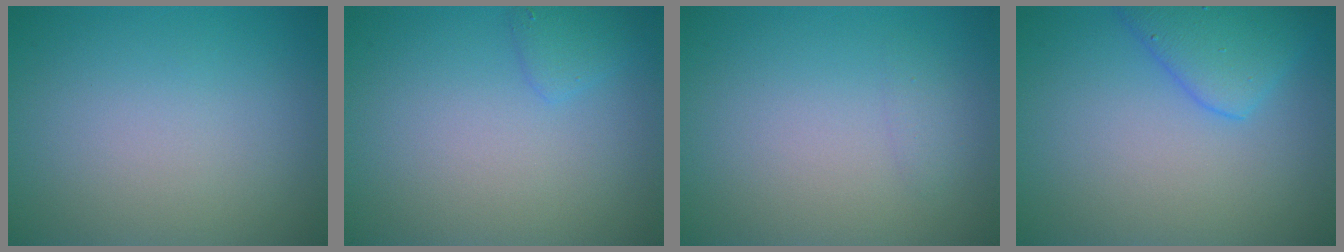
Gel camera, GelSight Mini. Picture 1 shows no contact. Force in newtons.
{"total": 1.3, "press": 1.3, "slide": 0.1}
{"total": 0.7, "press": 0.7, "slide": 0.0}
{"total": 2.9, "press": 2.9, "slide": 0.0}